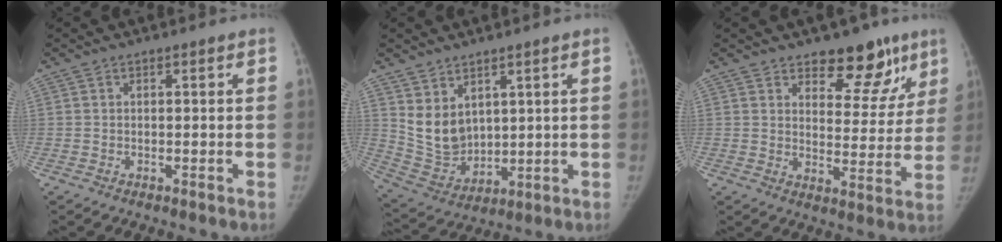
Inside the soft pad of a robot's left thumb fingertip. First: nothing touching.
{"total": 9.3, "force": [3.9, 6.5, 5.3], "torque": [-0.070, -0.030, 0.102]}
{"total": 12.2, "force": [8.2, 6.4, 6.3], "torque": [-0.024, -0.047, 0.116]}